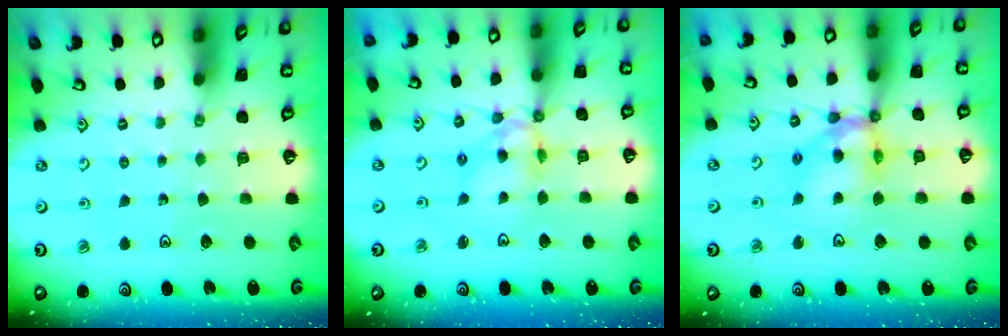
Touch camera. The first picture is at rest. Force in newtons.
{"total": 7.8, "press": 7.7, "slide": 1.0}
{"total": 11.5, "press": 11.5, "slide": 1.1}